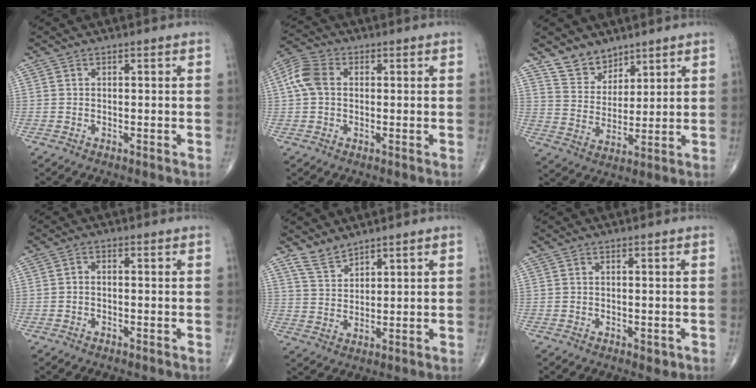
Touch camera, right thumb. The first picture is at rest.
{"total": 6.4, "force": [0.8, 4.6, 4.4], "torque": [-0.098, 0.021, 0.010]}
{"total": 7.4, "force": [5.8, 4.3, 1.5], "torque": [0.000, -0.047, 0.117]}
{"total": 1.0, "force": [-0.4, 0.7, 0.7], "torque": [-0.005, 0.006, -0.009]}
{"total": 4.2, "force": [3.8, 1.5, 1.1], "torque": [-0.014, -0.025, 0.081]}
{"total": 1.5, "force": [-0.5, 0.8, 1.2], "torque": [-0.008, -0.001, -0.004]}